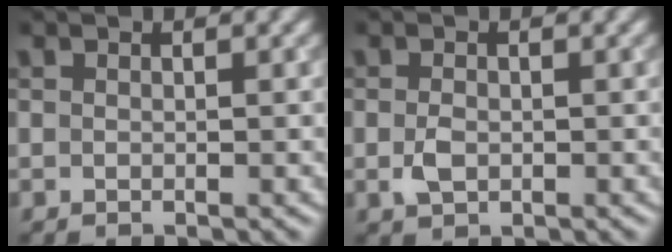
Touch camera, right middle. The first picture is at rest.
{"total": 1.6, "force": [-0.2, 1.1, 1.2], "torque": [-0.026, -0.002, -0.003]}